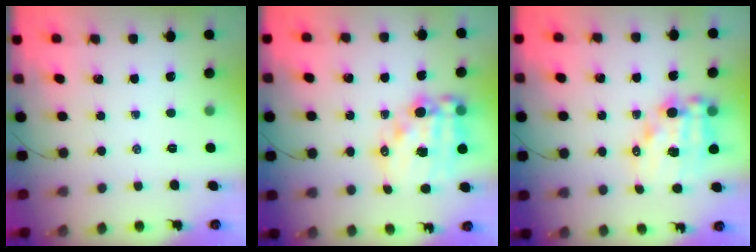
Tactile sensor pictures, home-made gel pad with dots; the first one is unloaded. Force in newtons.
{"total": 15.7, "press": 15.3, "slide": 3.3}
{"total": 13.3, "press": 12.9, "slide": 3.3}